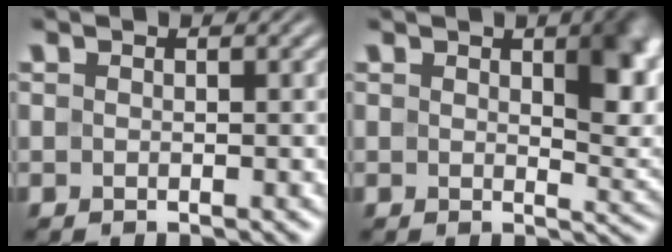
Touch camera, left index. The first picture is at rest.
{"total": 5.9, "force": [1.8, 2.3, 5.1], "torque": [-0.061, -0.004, 0.034]}